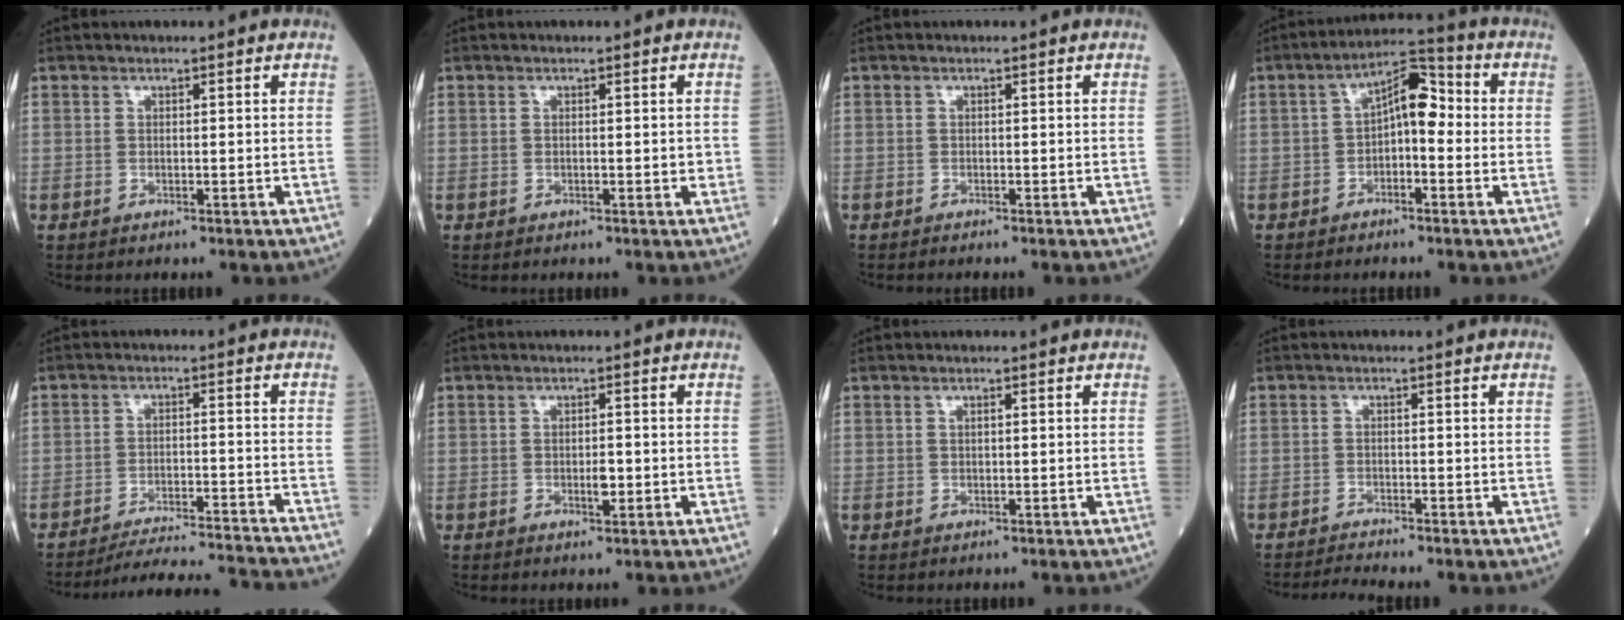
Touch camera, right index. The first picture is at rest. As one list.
[{"total": 0.9, "force": [-0.1, 0.3, 0.8], "torque": [-0.009, 0.001, -0.001]}, {"total": 0.5, "force": [-0.5, -0.1, 0.0], "torque": [0.000, -0.001, -0.013]}, {"total": 6.8, "force": [-0.2, 2.8, 6.2], "torque": [-0.097, 0.036, -0.012]}, {"total": 13.5, "force": [-13.2, -1.3, 2.6], "torque": [-0.028, -0.009, -0.190]}, {"total": 1.9, "force": [-0.4, 0.6, 1.8], "torque": [-0.029, 0.000, -0.005]}, {"total": 0.6, "force": [0.2, 0.1, 0.6], "torque": [-0.012, 0.000, 0.004]}, {"total": 2.4, "force": [-2.2, -0.9, 0.0], "torque": [-0.009, -0.014, -0.042]}]